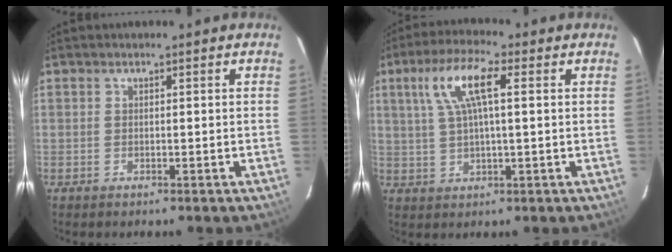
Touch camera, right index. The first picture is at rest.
{"total": 9.3, "force": [2.9, 2.4, 8.5], "torque": [-0.165, 0.018, 0.056]}